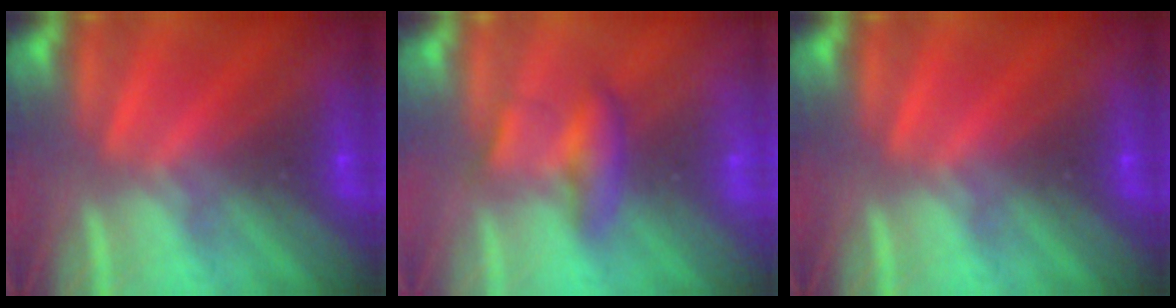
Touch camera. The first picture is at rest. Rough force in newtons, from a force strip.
{"total": 2.2}
{"total": 0.0}